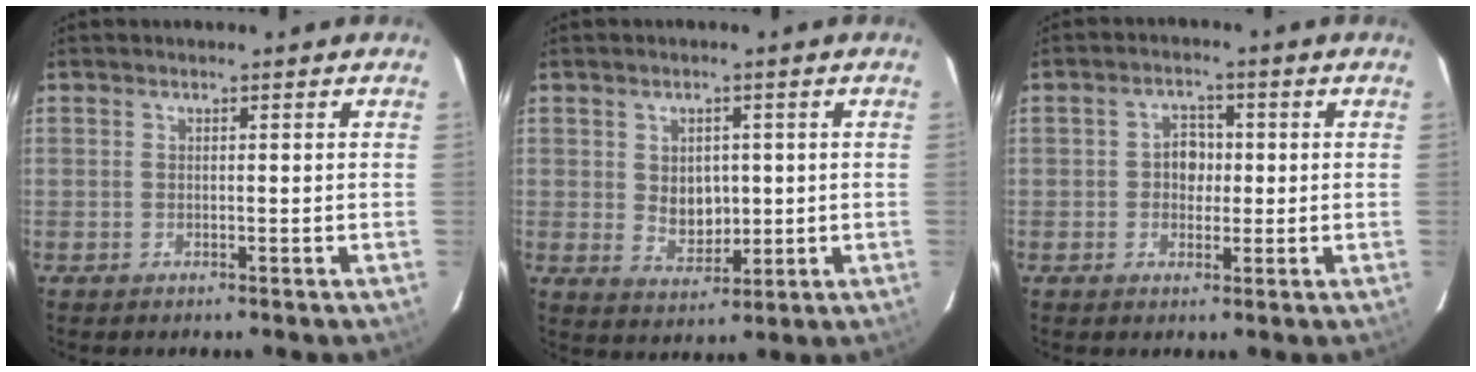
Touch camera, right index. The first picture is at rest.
{"total": 5.7, "force": [0.5, 4.5, 3.5], "torque": [-0.059, -0.003, 0.020]}
{"total": 3.8, "force": [-0.2, 3.3, 1.9], "torque": [-0.031, 0.013, -0.002]}